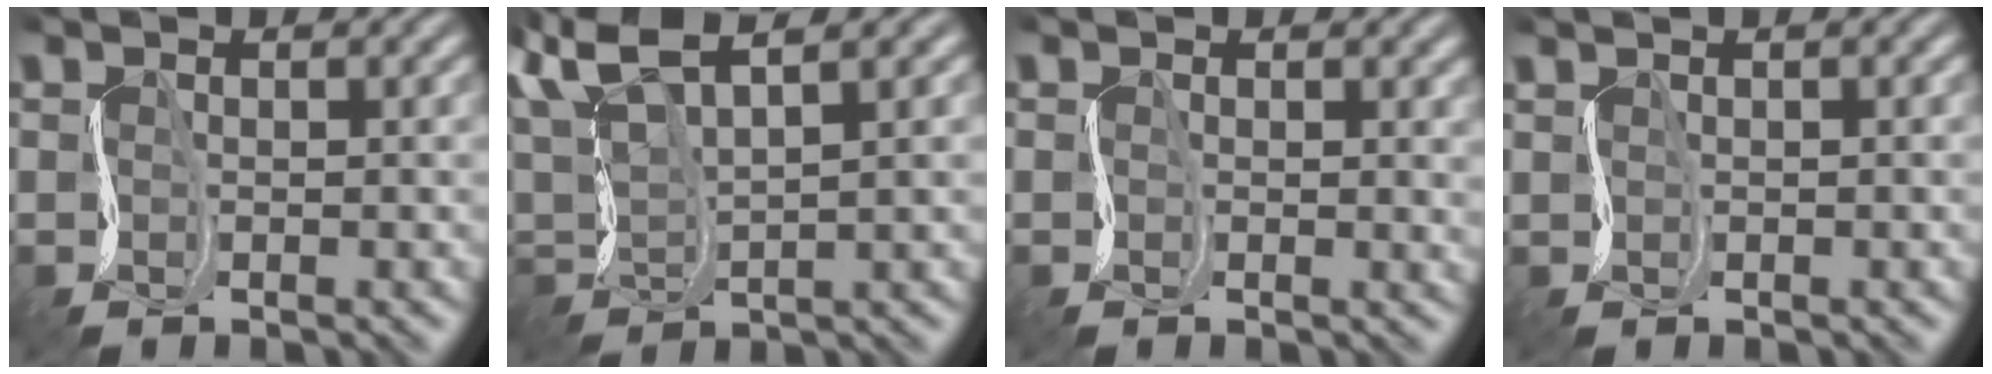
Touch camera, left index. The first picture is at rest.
{"total": 6.0, "force": [2.6, 1.7, 5.1], "torque": [-0.118, 0.020, 0.039]}
{"total": 1.4, "force": [0.6, 1.0, 0.9], "torque": [-0.022, -0.002, 0.010]}
{"total": 0.8, "force": [0.5, -0.1, 0.5], "torque": [-0.013, 0.003, 0.012]}